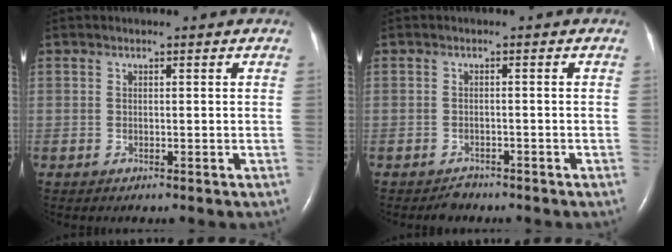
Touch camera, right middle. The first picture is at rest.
{"total": 1.5, "force": [-1.4, 0.7, 0.0], "torque": [-0.006, -0.002, -0.021]}